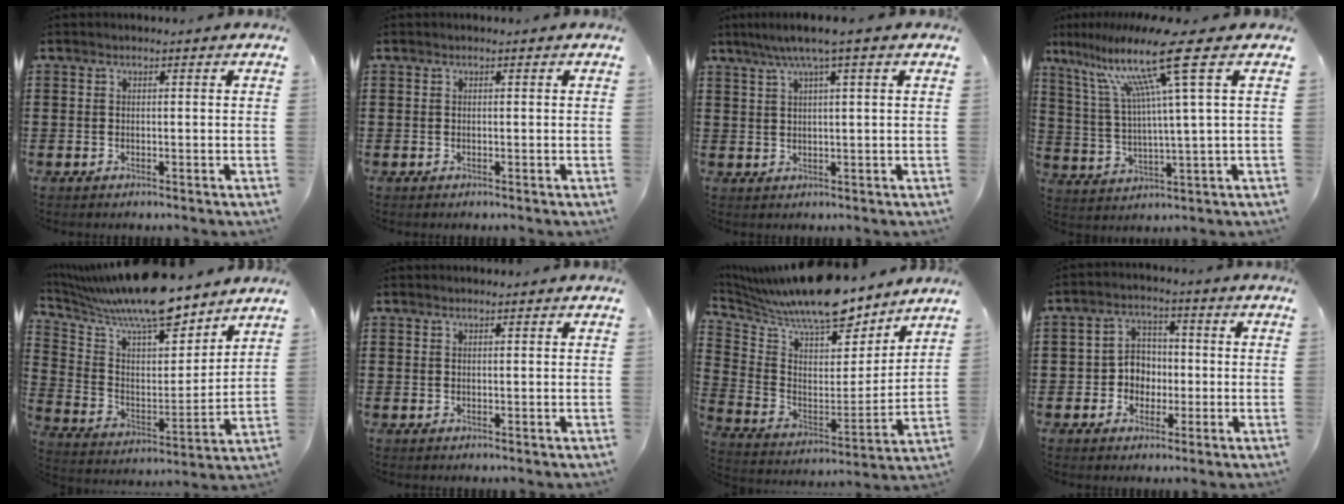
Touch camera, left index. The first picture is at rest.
{"total": 0.0}
{"total": 4.2, "force": [2.4, -0.2, 3.5], "torque": [-0.072, 0.004, 0.040]}
{"total": 14.0, "force": [7.0, -0.6, 12.1], "torque": [-0.249, -0.022, 0.101]}
{"total": 10.7, "force": [9.2, 2.1, 5.0], "torque": [-0.127, -0.061, 0.157]}
{"total": 0.6, "force": [0.6, 0.0, 0.3], "torque": [-0.006, -0.001, 0.011]}
{"total": 11.4, "force": [10.0, 2.6, 4.6], "torque": [-0.117, -0.073, 0.171]}
{"total": 4.6, "force": [-0.9, 4.2, 1.8], "torque": [-0.046, 0.013, -0.020]}